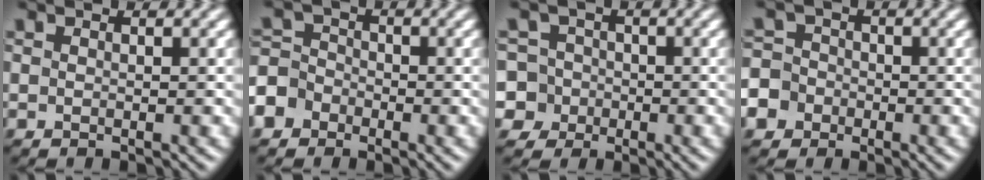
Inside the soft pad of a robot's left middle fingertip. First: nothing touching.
{"total": 5.7, "force": [-3.2, 4.5, 1.2], "torque": [-0.014, 0.002, -0.079]}
{"total": 7.8, "force": [-2.4, 7.2, 1.9], "torque": [-0.037, 0.014, -0.079]}
{"total": 7.6, "force": [-3.6, 6.4, 1.5], "torque": [-0.044, -0.009, -0.094]}